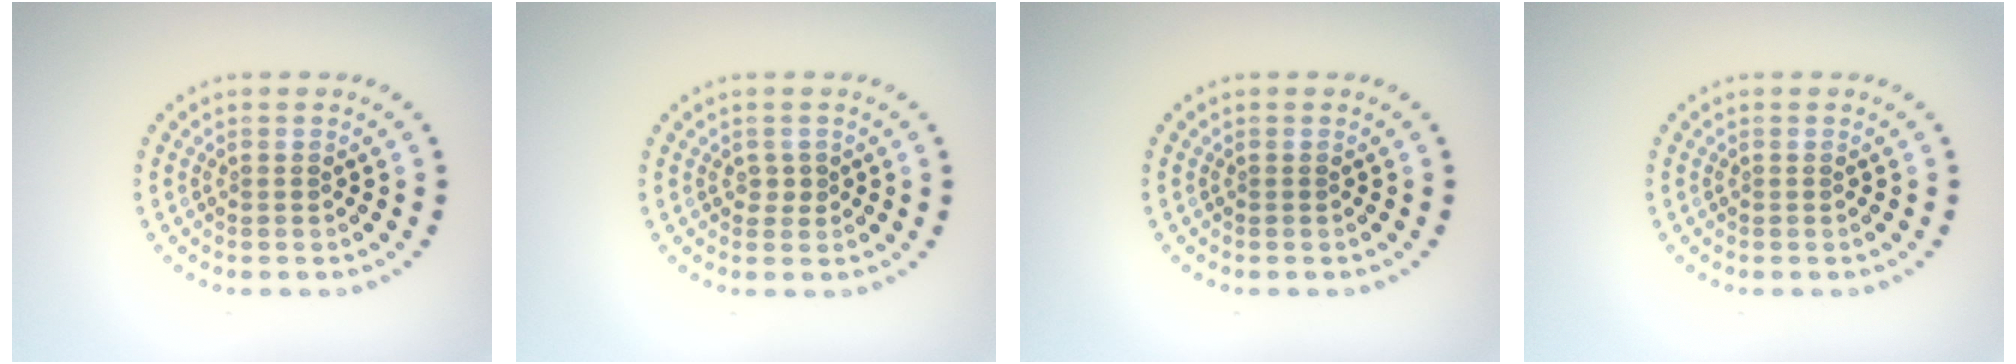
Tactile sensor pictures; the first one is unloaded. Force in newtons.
{"total": 1.0, "press": 0.9, "slide": 0.3}
{"total": 0.0}
{"total": 0.0}